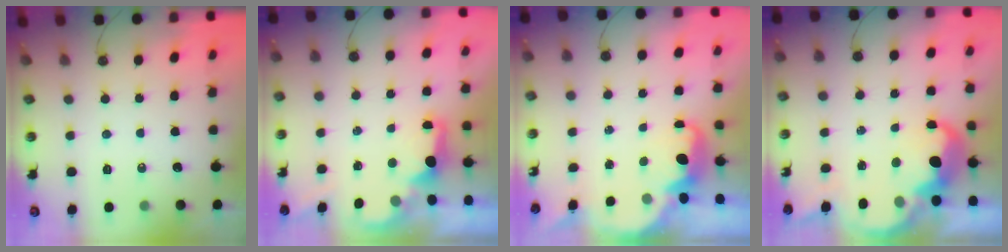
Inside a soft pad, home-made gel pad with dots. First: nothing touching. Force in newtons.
{"total": 1.9, "press": 1.7, "slide": 0.7}
{"total": 2.8, "press": 2.7, "slide": 0.6}
{"total": 7.8, "press": 7.8, "slide": 0.6}